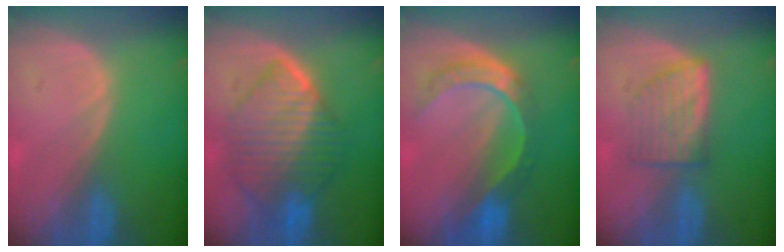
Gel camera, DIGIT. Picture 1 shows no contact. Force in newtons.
{"total": 10.2, "press": 10.1, "slide": 1.0}
{"total": 8.3, "press": 6.9, "slide": 4.6}
{"total": 5.5, "press": 5.5, "slide": 0.4}